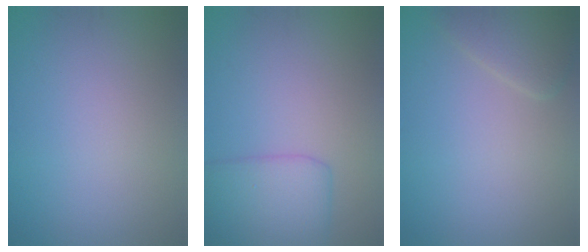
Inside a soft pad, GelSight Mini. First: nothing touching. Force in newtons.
{"total": 4.6, "press": 4.6, "slide": 0.2}
{"total": 2.4, "press": 2.4, "slide": 0.2}